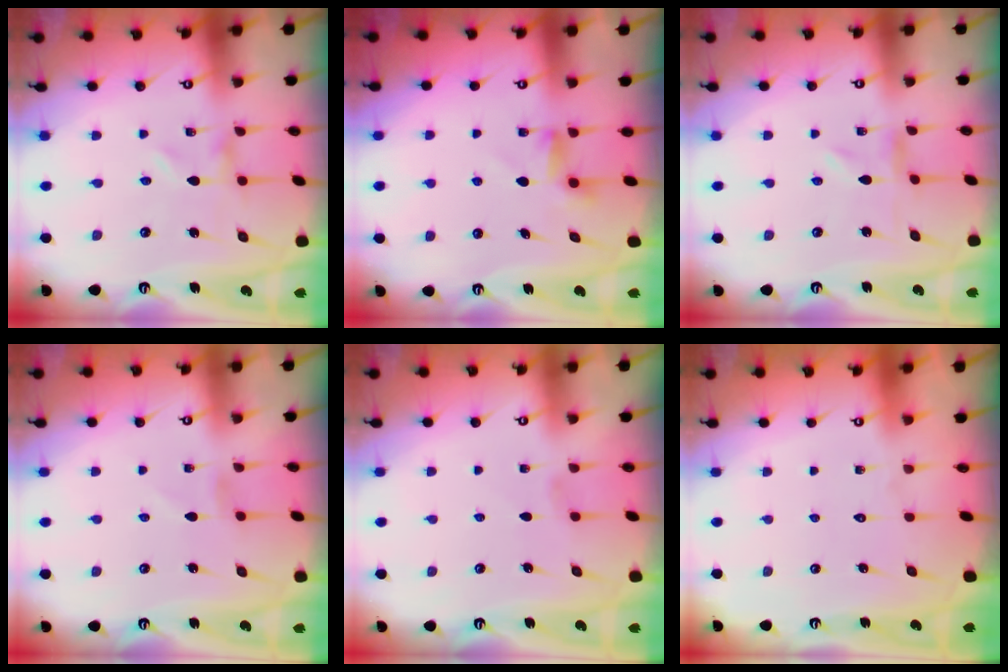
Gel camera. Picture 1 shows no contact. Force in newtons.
{"total": 4.1, "press": 4.0, "slide": 0.5}
{"total": 0.0}
{"total": 0.0}
{"total": 1.0, "press": 0.9, "slide": 0.4}
{"total": 1.7, "press": 1.7, "slide": 0.1}